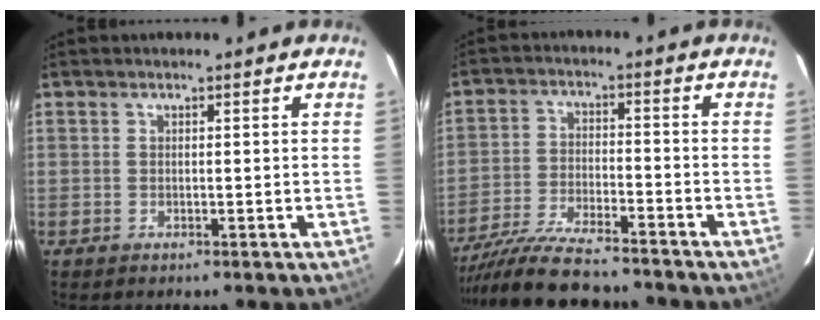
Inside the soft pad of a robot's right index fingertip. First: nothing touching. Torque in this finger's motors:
{"motor_torque": [1.17, -0.97, 0.39, 0.08]}